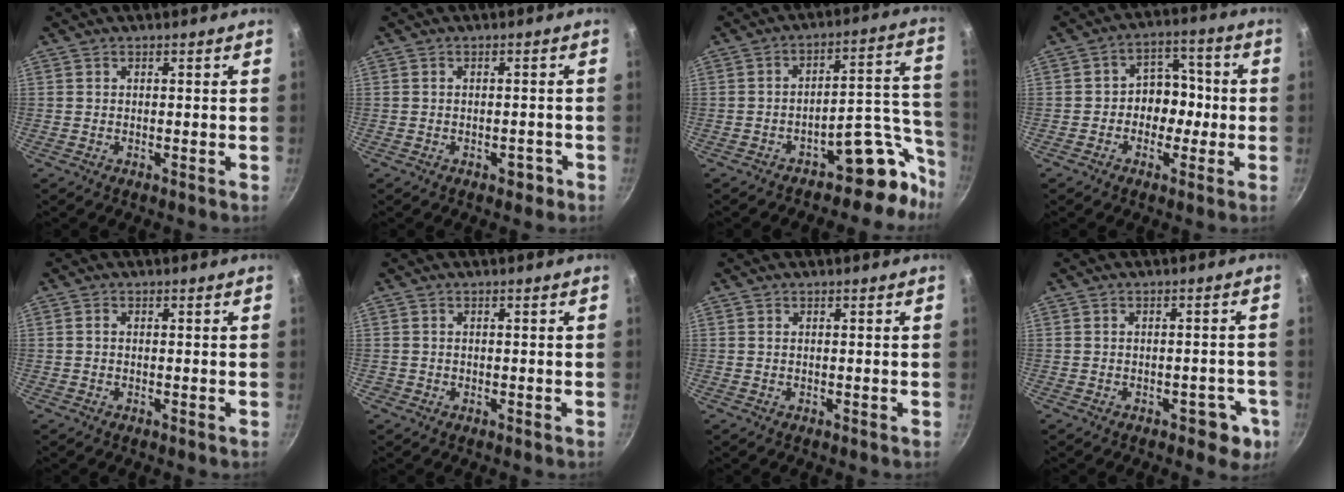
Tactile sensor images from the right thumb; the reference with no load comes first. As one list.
[{"total": 2.2, "force": [-1.2, 1.3, 1.2], "torque": [-0.003, 0.017, -0.007]}, {"total": 11.9, "force": [-8.2, 6.2, 5.9], "torque": [0.002, 0.107, -0.119]}, {"total": 7.9, "force": [-1.4, 6.5, 4.4], "torque": [-0.001, 0.031, -0.031]}, {"total": 0.7, "force": [0.0, 0.5, 0.4], "torque": [-0.008, 0.004, -0.001]}, {"total": 0.8, "force": [-0.3, 0.8, 0.1], "torque": [0.000, 0.003, -0.004]}, {"total": 0.0}, {"total": 4.9, "force": [-2.1, 3.0, 3.3], "torque": [-0.015, 0.022, -0.014]}]